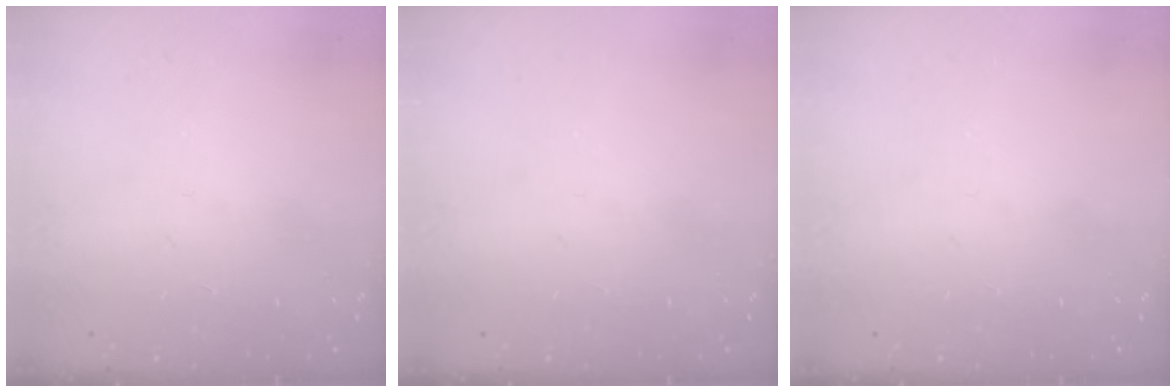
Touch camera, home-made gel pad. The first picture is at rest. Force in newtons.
{"total": 0.0}
{"total": 0.0}